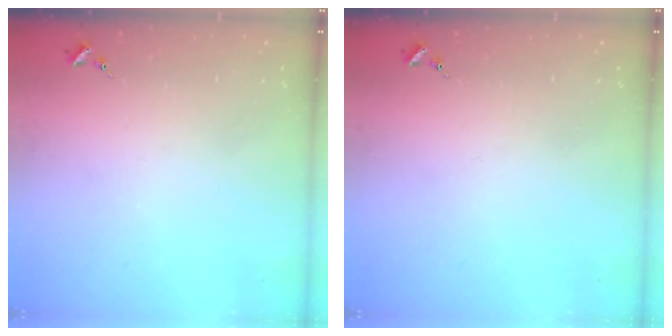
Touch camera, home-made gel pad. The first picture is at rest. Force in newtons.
{"total": 0.0}